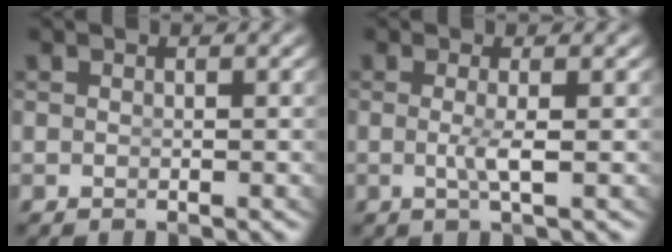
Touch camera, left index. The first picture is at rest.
{"total": 1.8, "force": [-0.3, -0.6, 1.6], "torque": [-0.040, -0.014, 0.003]}